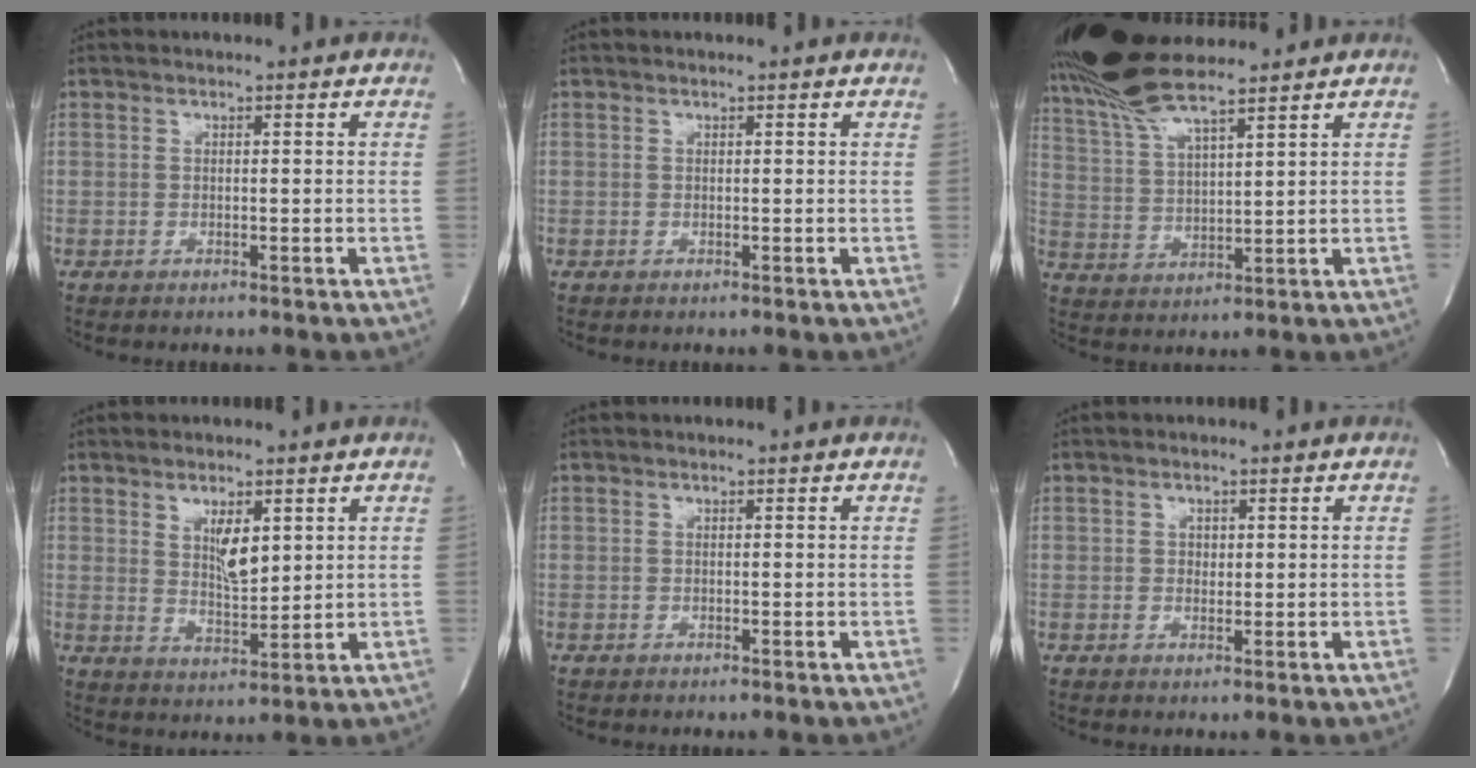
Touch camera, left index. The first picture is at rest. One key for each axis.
{"total": 0.0}
{"total": 11.2, "fx": 9.8, "fy": 1.2, "fz": 5.5, "tx": -0.117, "ty": 0.014, "tz": 0.191}
{"total": 5.2, "fx": 1.9, "fy": 2.0, "fz": 4.4, "tx": -0.084, "ty": -0.008, "tz": 0.039}
{"total": 0.0}
{"total": 1.6, "fx": 0.2, "fy": 1.3, "fz": 0.8, "tx": -0.012, "ty": -0.006, "tz": 0.002}